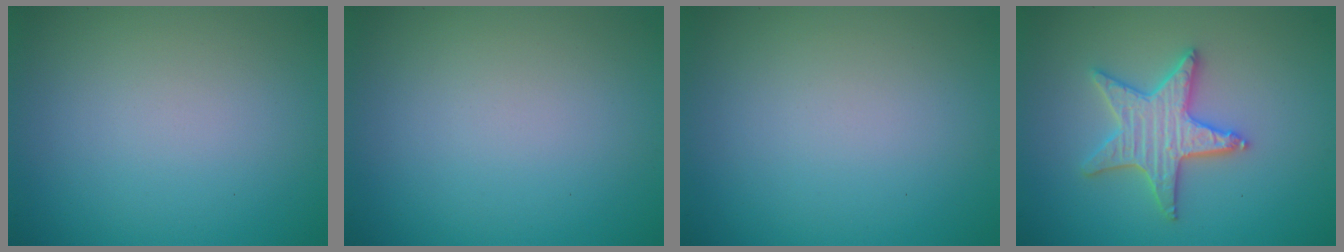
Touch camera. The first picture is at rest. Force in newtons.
{"total": 0.0}
{"total": 0.0}
{"total": 4.7, "press": 4.6, "slide": 0.8}